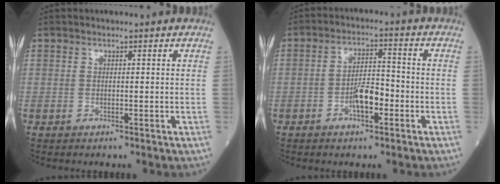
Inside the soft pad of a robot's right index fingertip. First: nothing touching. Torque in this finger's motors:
{"motor_torque": [0.45, -0.32, 0.45, 0.11]}